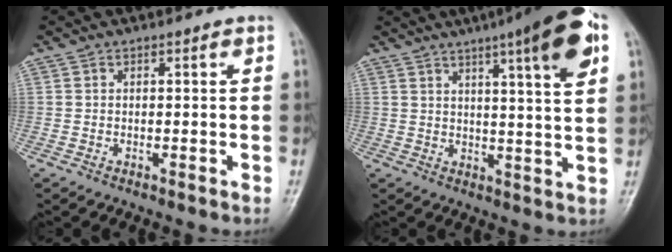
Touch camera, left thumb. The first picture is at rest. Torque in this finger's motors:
{"motor_torque": [2.24, 1.86, 1.67, -1.09, 0.10]}